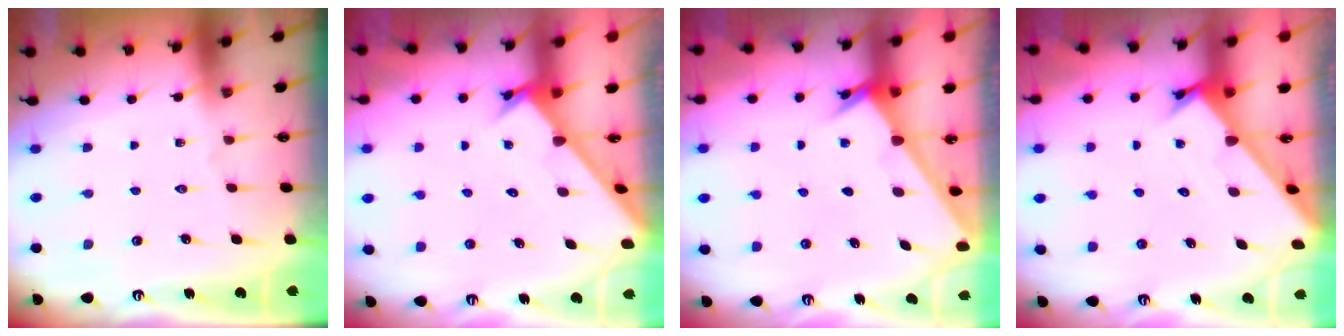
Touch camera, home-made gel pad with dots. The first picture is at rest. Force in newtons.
{"total": 2.7, "press": 2.7, "slide": 0.3}
{"total": 2.3, "press": 2.3, "slide": 0.2}
{"total": 2.4, "press": 2.4, "slide": 0.1}